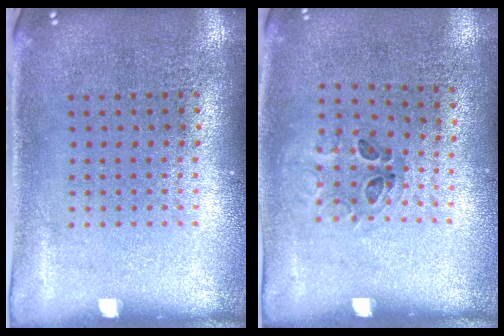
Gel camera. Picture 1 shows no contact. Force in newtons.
{"total": 1.1, "press": 0.6, "slide": 0.9}